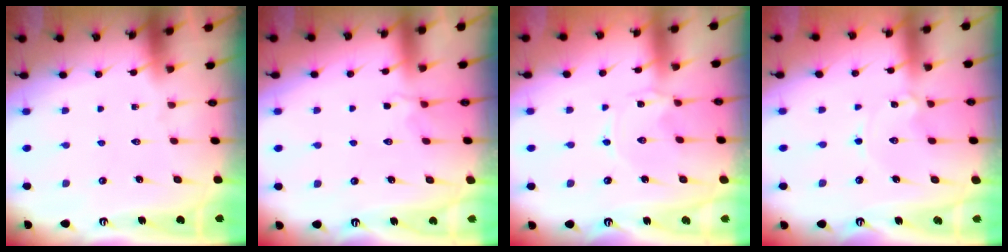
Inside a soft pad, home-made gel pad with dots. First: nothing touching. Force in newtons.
{"total": 2.1, "press": 1.3, "slide": 1.6}
{"total": 0.0}
{"total": 0.8, "press": 0.8, "slide": 0.1}